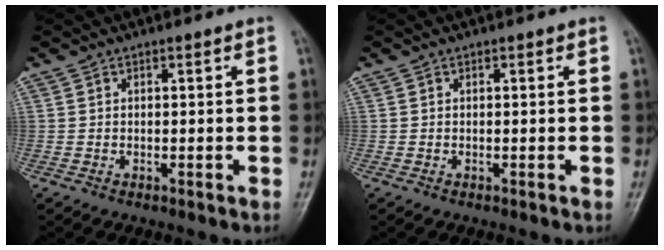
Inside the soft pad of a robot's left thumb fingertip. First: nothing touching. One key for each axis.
{"total": 0.0}